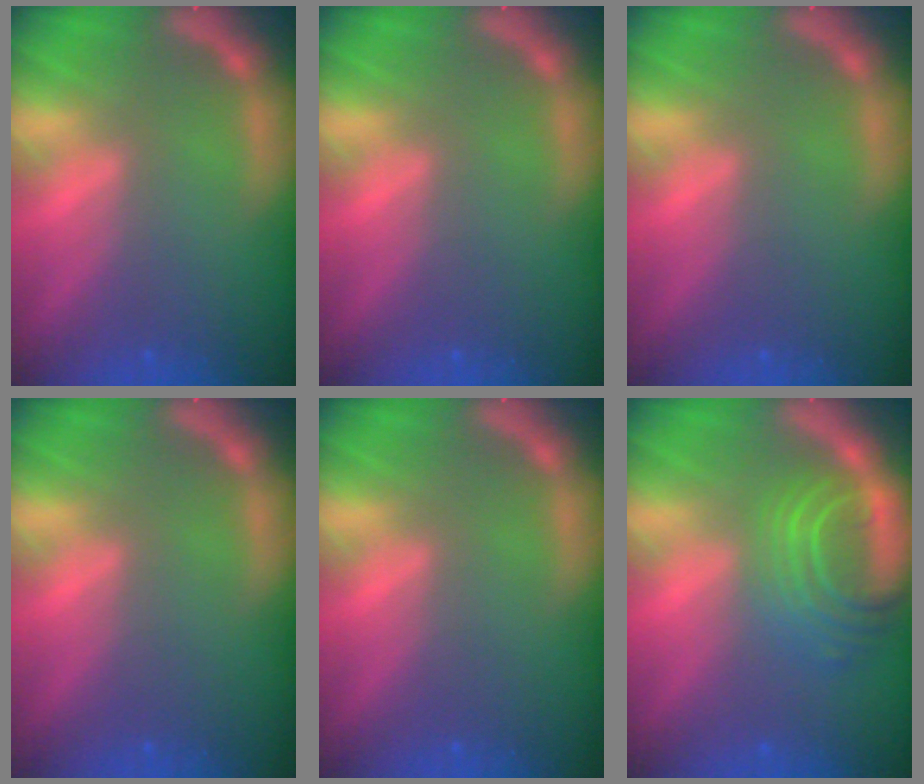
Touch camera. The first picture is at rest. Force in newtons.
{"total": 0.0}
{"total": 0.0}
{"total": 0.0}
{"total": 0.0}
{"total": 7.0}